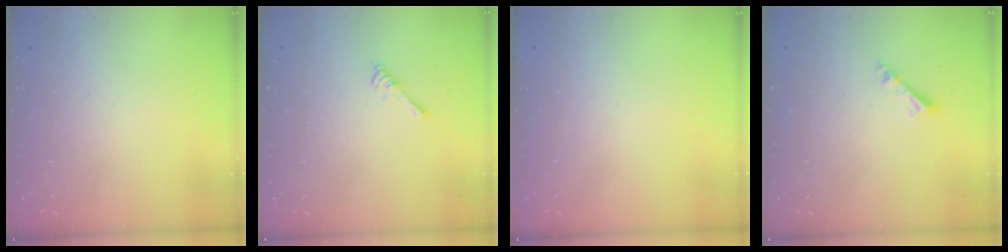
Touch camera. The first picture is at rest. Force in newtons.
{"total": 3.0, "press": 2.9, "slide": 0.5}
{"total": 0.0}
{"total": 2.6, "press": 2.5, "slide": 0.2}